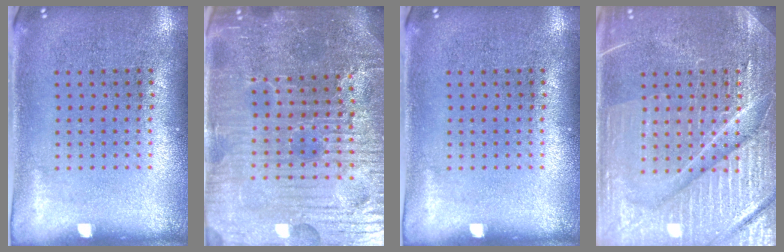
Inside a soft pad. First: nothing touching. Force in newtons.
{"total": 6.1, "press": 5.7, "slide": 2.3}
{"total": 0.0}
{"total": 5.2, "press": 5.1, "slide": 0.7}